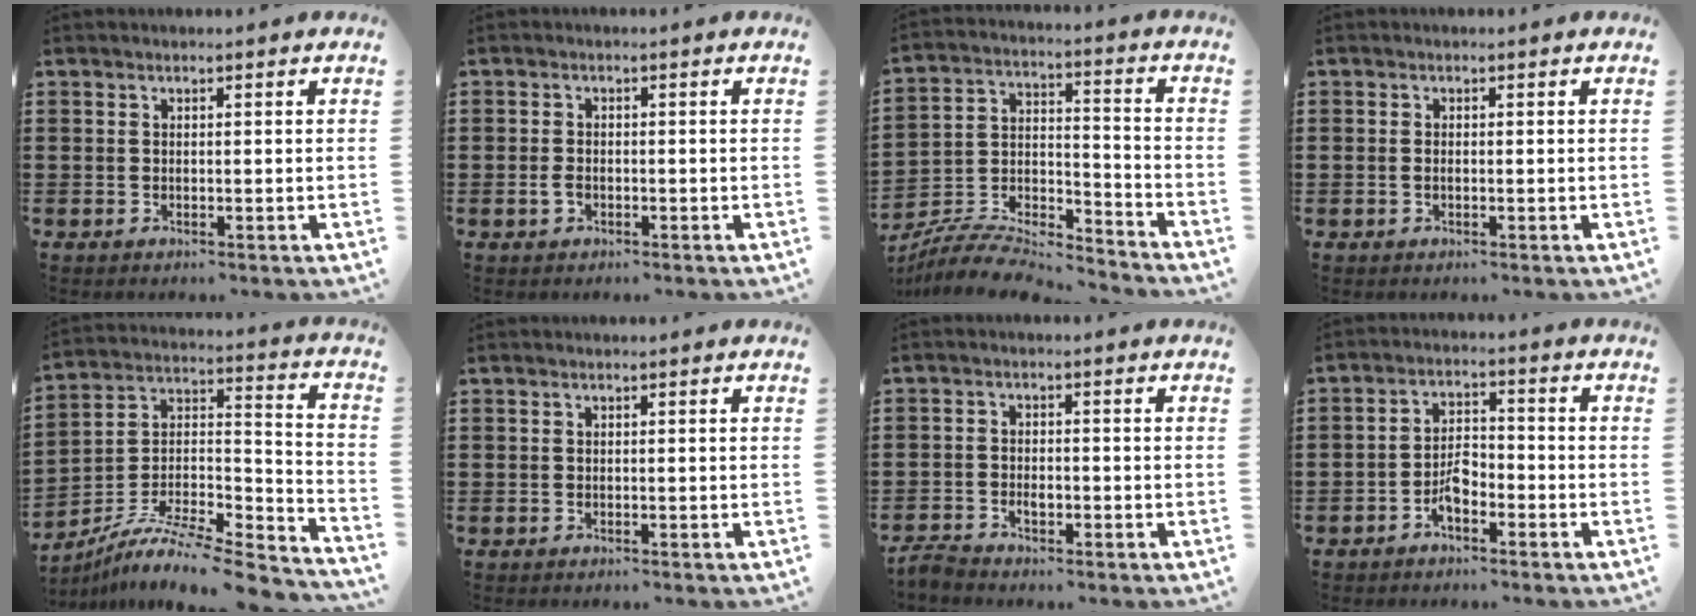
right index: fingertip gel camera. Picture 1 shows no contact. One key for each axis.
{"total": 1.8, "fx": -0.7, "fy": 1.1, "fz": 1.2, "tx": -0.033, "ty": -0.002, "tz": -0.016}
{"total": 7.7, "fx": -7.3, "fy": 1.3, "fz": 2.1, "tx": -0.039, "ty": 0.003, "tz": -0.144}
{"total": 0.7, "fx": -0.1, "fy": 0.3, "fz": 0.6, "tx": -0.013, "ty": 0.000, "tz": -0.003}
{"total": 8.8, "fx": -7.4, "fy": 1.5, "fz": 4.6, "tx": -0.089, "ty": -0.002, "tz": -0.152}
{"total": 0.0}
{"total": 2.1, "fx": -1.6, "fy": 0.9, "fz": 1.0, "tx": -0.019, "ty": 0.005, "tz": -0.033}
{"total": 4.2, "fx": -2.3, "fy": 2.0, "fz": 2.9, "tx": -0.064, "ty": 0.004, "tz": -0.048}